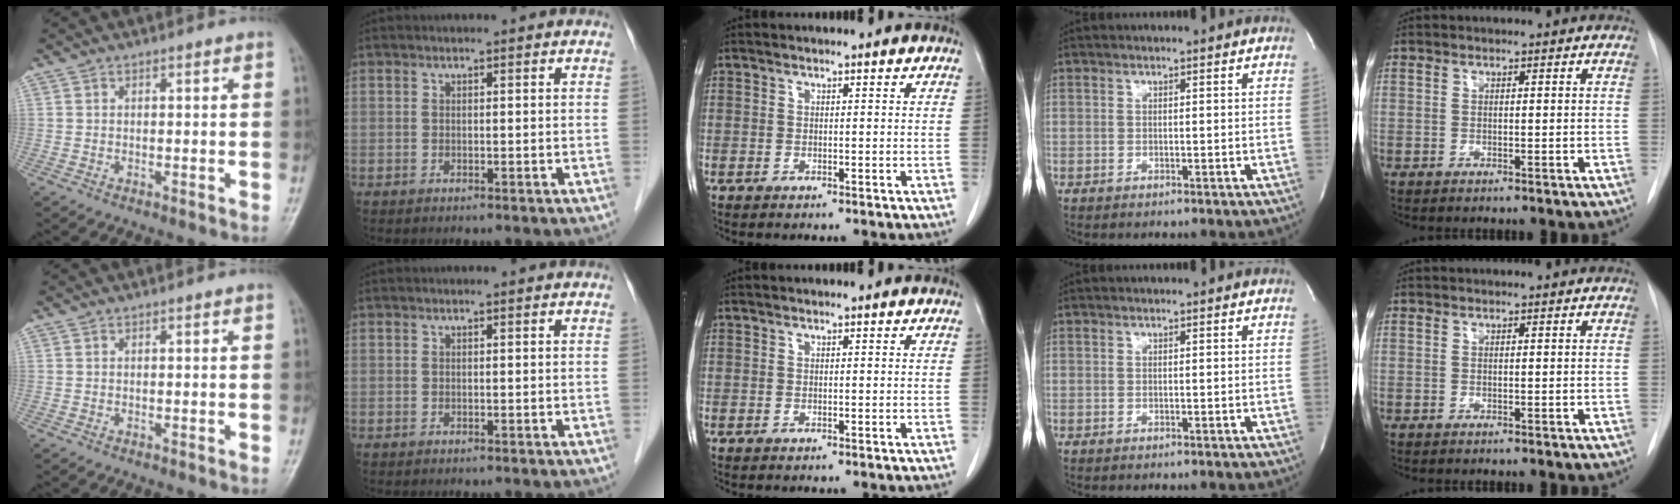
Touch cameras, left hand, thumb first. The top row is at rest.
{}